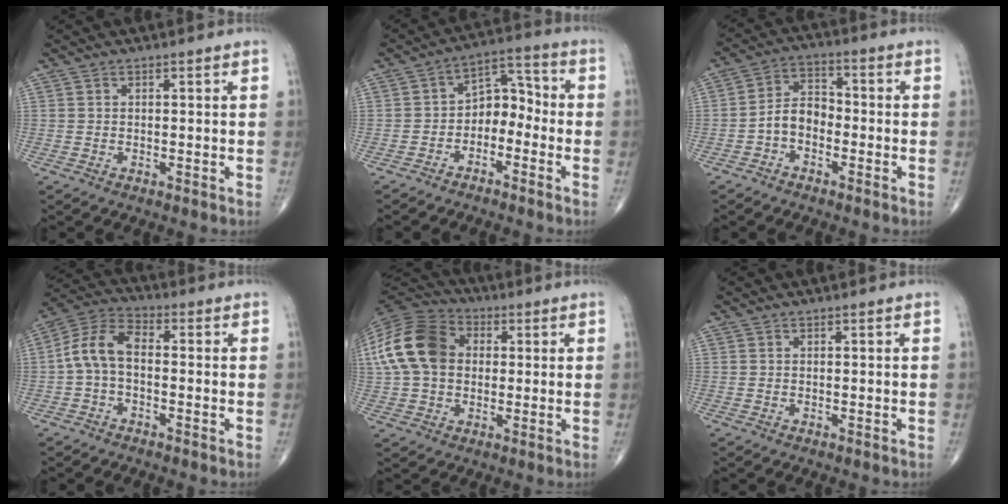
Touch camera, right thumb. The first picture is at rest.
{"total": 8.2, "force": [-3.1, 5.6, 5.1], "torque": [-0.049, 0.058, -0.062]}
{"total": 6.0, "force": [-2.2, 4.1, 3.8], "torque": [-0.055, 0.031, -0.053]}
{"total": 8.2, "force": [-0.8, 4.6, 6.7], "torque": [-0.132, 0.030, -0.029]}
{"total": 17.2, "force": [2.1, 12.7, 11.5], "torque": [-0.226, 0.024, 0.031]}
{"total": 0.0}